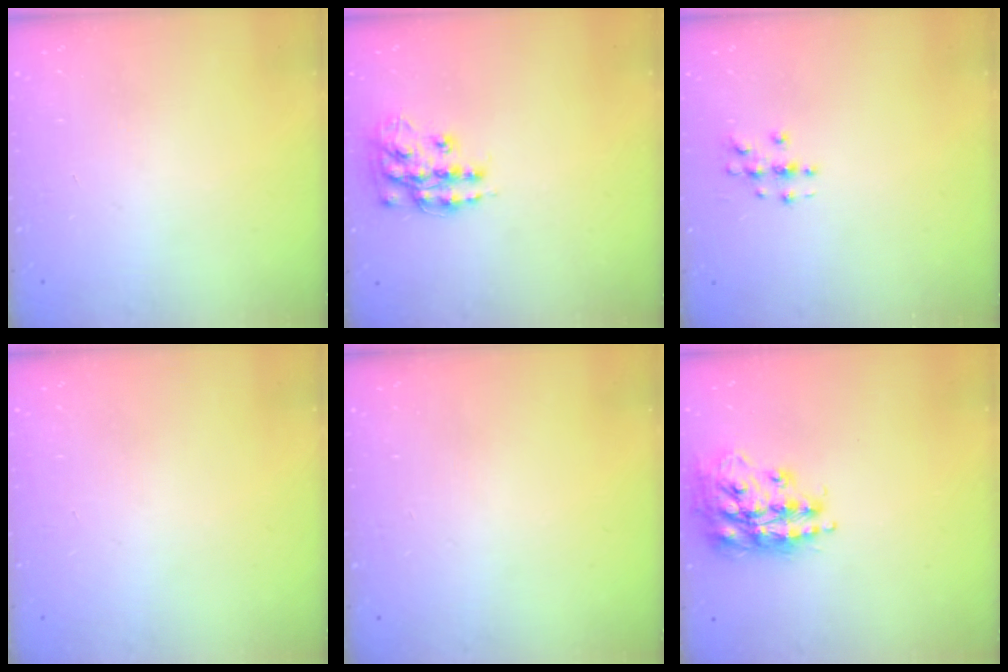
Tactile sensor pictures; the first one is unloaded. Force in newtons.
{"total": 13.7, "press": 13.7, "slide": 0.9}
{"total": 3.1, "press": 3.1, "slide": 0.3}
{"total": 0.0}
{"total": 0.0}
{"total": 17.1, "press": 17.0, "slide": 1.5}